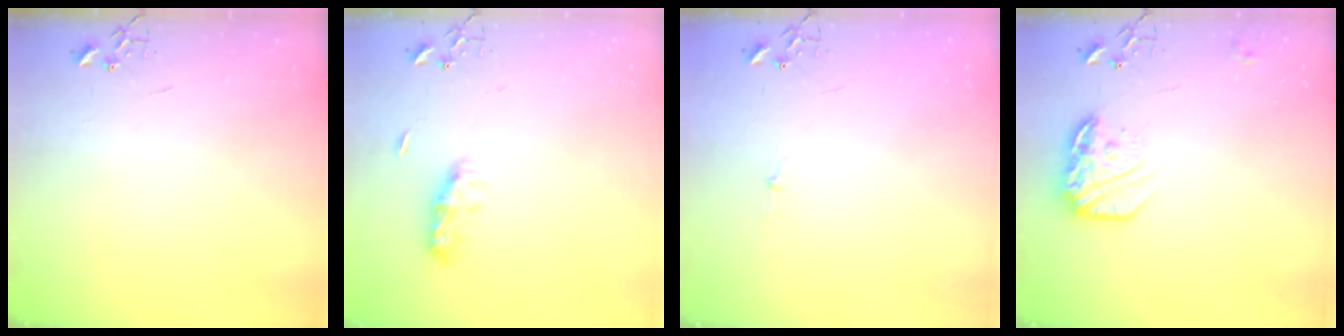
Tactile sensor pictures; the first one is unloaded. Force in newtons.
{"total": 7.4, "press": 7.4, "slide": 0.4}
{"total": 2.7, "press": 2.7, "slide": 0.3}
{"total": 15.4, "press": 15.3, "slide": 0.8}